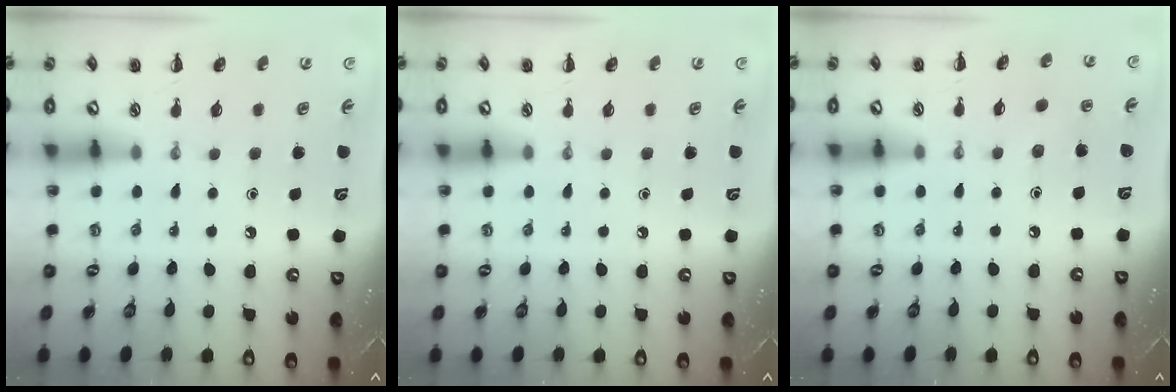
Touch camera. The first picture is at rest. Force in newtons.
{"total": 0.0}
{"total": 3.1, "press": 3.0, "slide": 1.0}